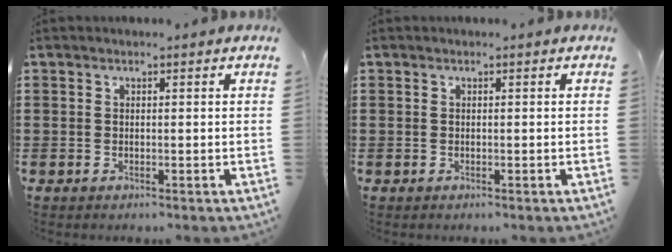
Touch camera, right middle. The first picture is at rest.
{"total": 0.0}